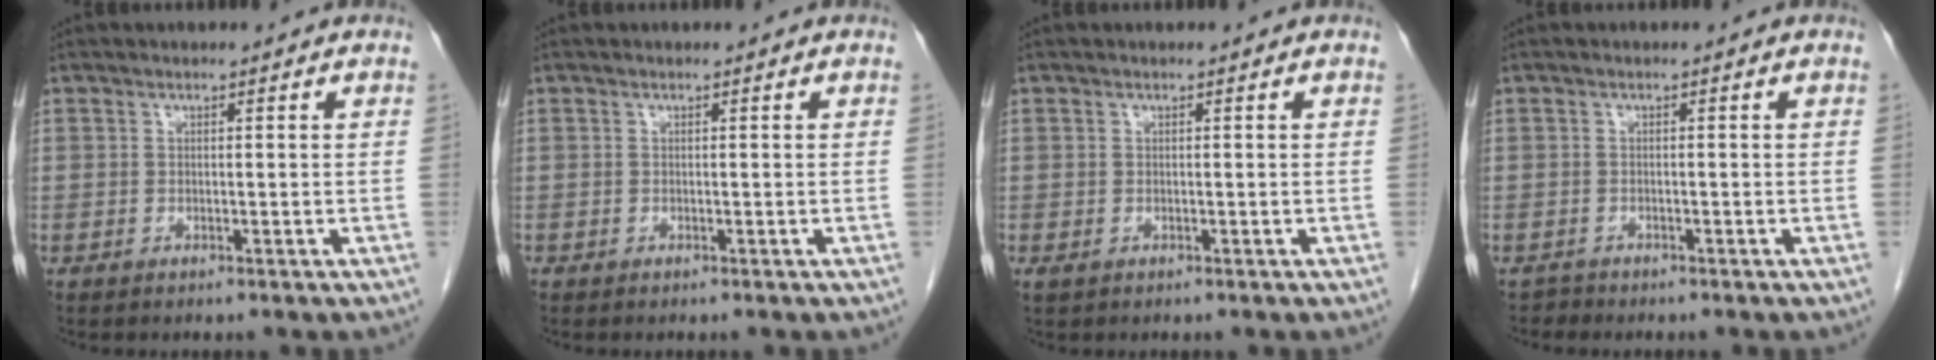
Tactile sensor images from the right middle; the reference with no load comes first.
{"total": 0.0}
{"total": 0.5, "force": [0.1, 0.4, 0.3], "torque": [-0.010, 0.000, 0.005]}
{"total": 0.8, "force": [-0.7, 0.2, -0.3], "torque": [0.000, -0.003, -0.015]}